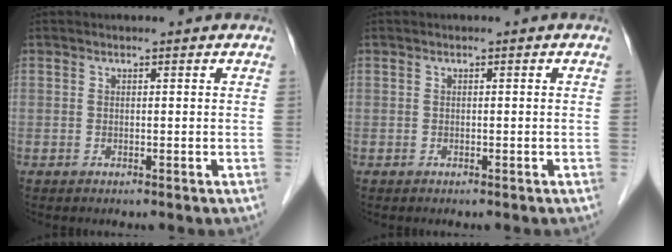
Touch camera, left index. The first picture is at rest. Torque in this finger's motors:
{"motor_torque": [-0.01, -0.01, 0.01, 0.00]}